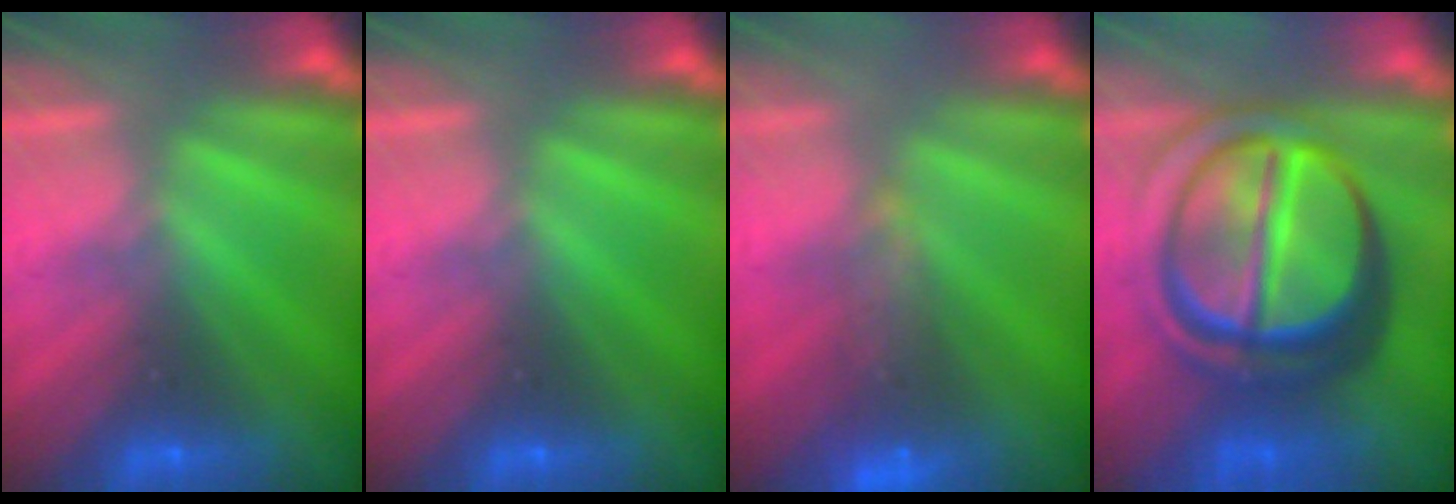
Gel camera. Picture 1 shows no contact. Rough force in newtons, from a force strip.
{"total": 0.0}
{"total": 6.4}
{"total": 7.9}